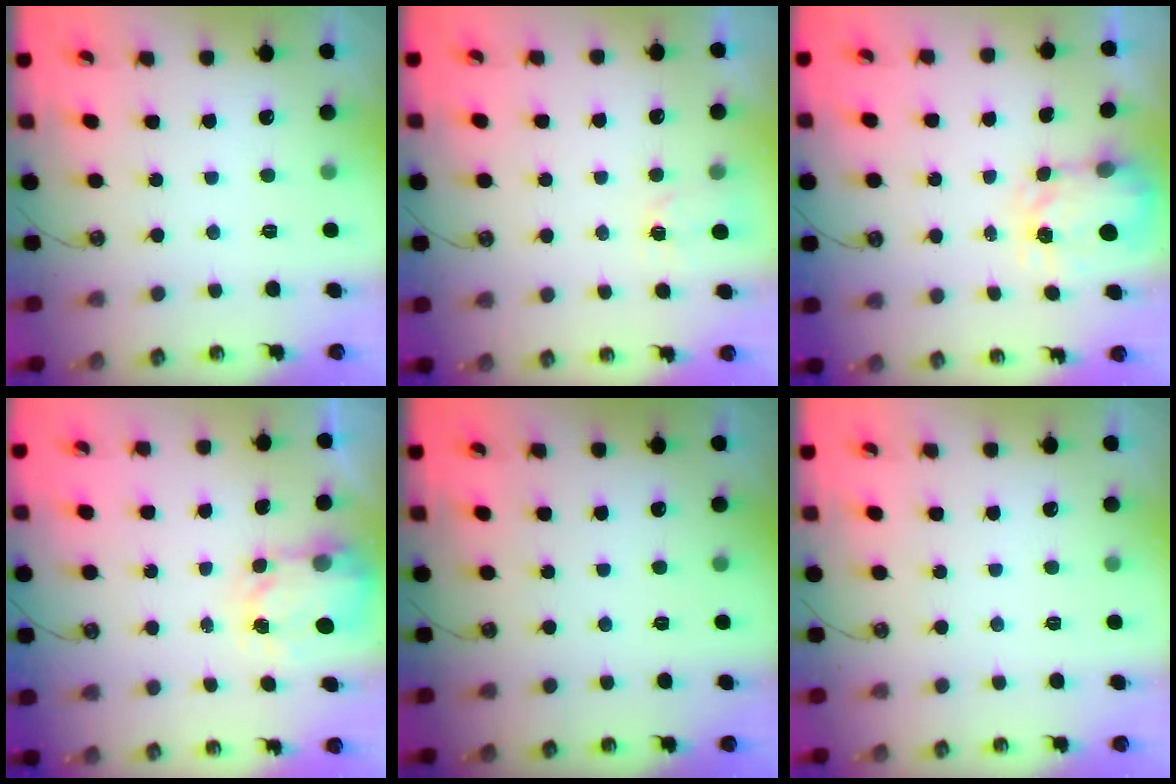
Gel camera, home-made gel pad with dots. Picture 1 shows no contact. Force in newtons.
{"total": 2.5, "press": 2.5, "slide": 0.4}
{"total": 3.7, "press": 3.7, "slide": 0.5}
{"total": 4.4, "press": 4.4, "slide": 0.2}
{"total": 0.0}
{"total": 0.0}